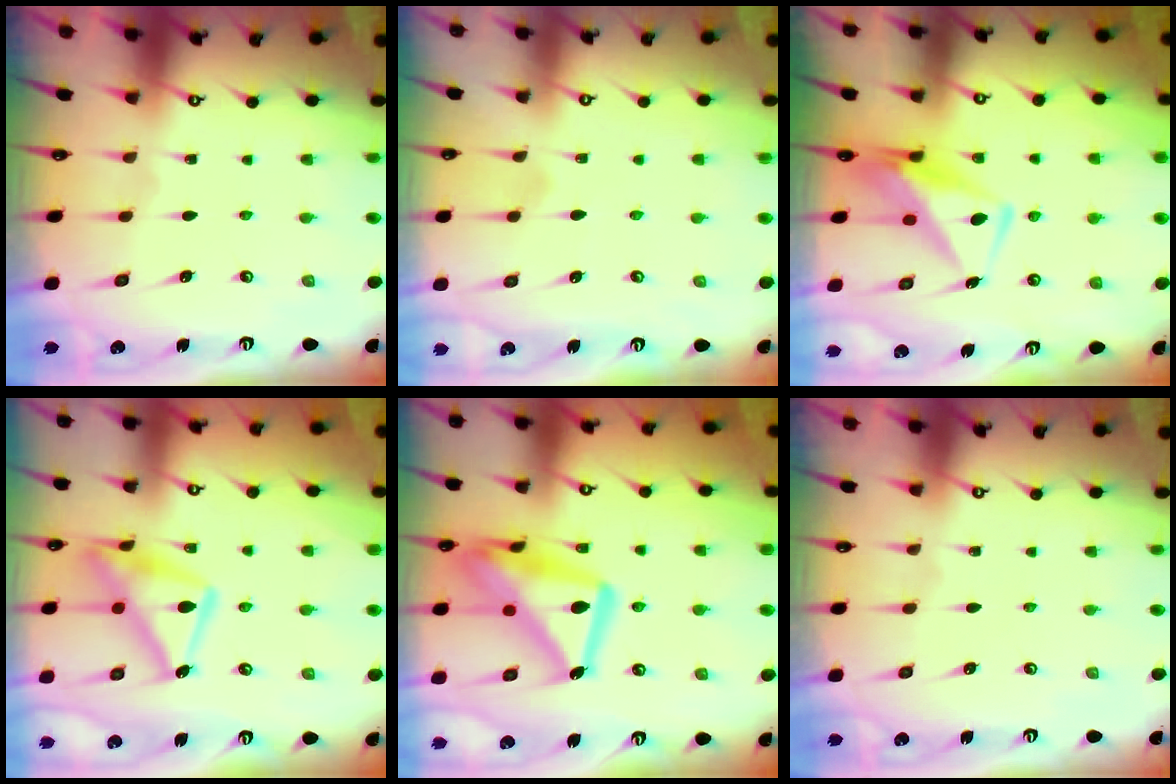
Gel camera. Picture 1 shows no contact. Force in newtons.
{"total": 6.7, "press": 6.7, "slide": 0.4}
{"total": 11.3, "press": 11.2, "slide": 1.0}
{"total": 18.1, "press": 18.1, "slide": 1.2}
{"total": 20.8, "press": 20.8, "slide": 1.5}
{"total": 0.0}